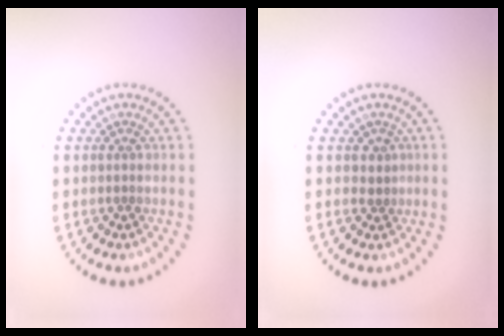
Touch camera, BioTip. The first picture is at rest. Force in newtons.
{"total": 1.0, "press": 0.6, "slide": 0.8}